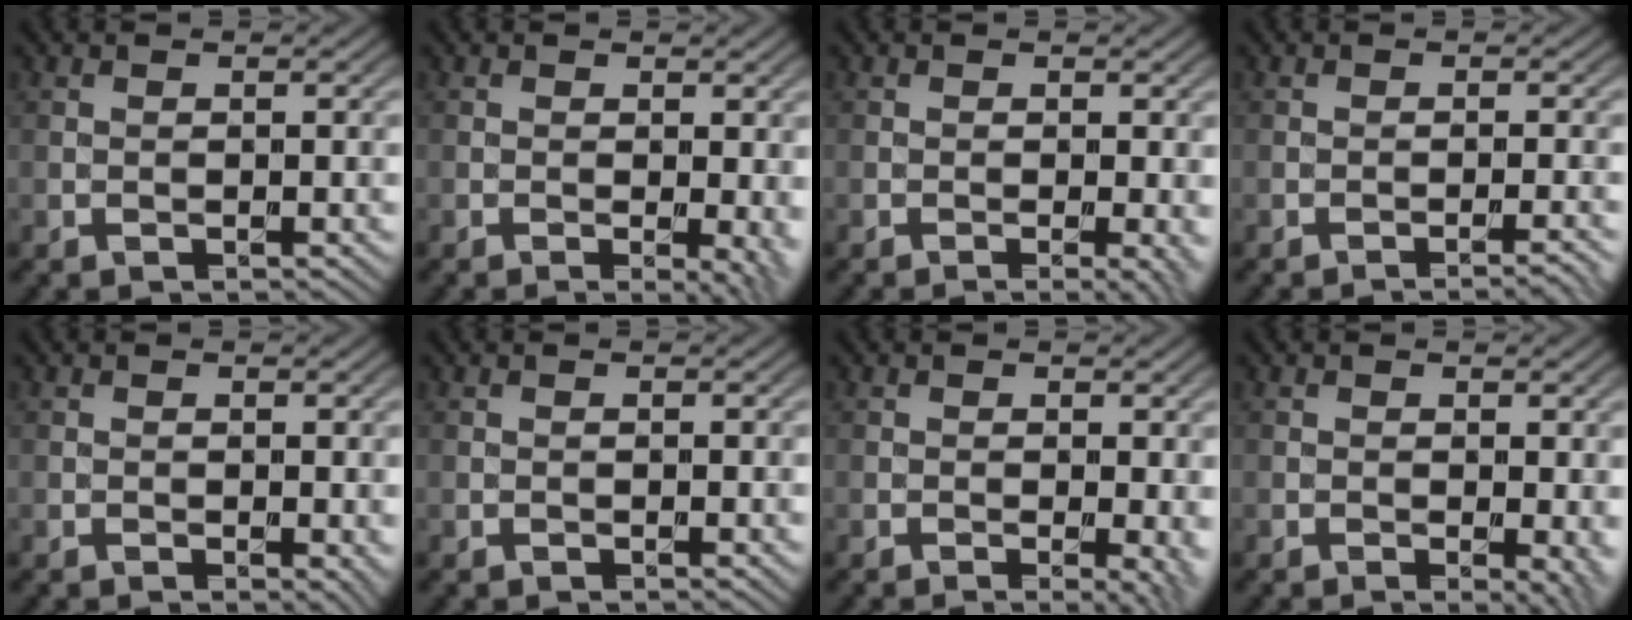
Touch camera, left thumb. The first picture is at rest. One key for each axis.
{"total": 3.4, "fx": -0.3, "fy": 0.9, "fz": 3.3, "tx": -0.042, "ty": -0.005, "tz": -0.006}
{"total": 2.5, "fx": -0.6, "fy": 0.4, "fz": 2.4, "tx": -0.037, "ty": -0.004, "tz": -0.011}
{"total": 2.3, "fx": -1.4, "fy": 0.3, "fz": 1.8, "tx": -0.019, "ty": 0.005, "tz": -0.028}
{"total": 1.4, "fx": -0.1, "fy": 0.7, "fz": 1.2, "tx": -0.012, "ty": -0.007, "tz": -0.001}
{"total": 0.0}
{"total": 3.3, "fx": -0.5, "fy": 0.7, "fz": 3.1, "tx": -0.043, "ty": -0.006, "tz": -0.007}
{"total": 2.7, "fx": -0.3, "fy": 0.7, "fz": 2.5, "tx": -0.032, "ty": -0.006, "tz": -0.006}